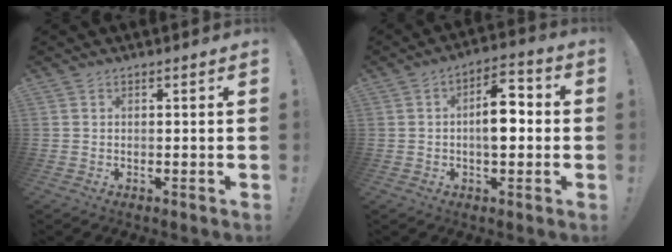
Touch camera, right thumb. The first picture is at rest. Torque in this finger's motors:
{"motor_torque": [2.57, 2.43, 1.42, -0.12, 0.59]}